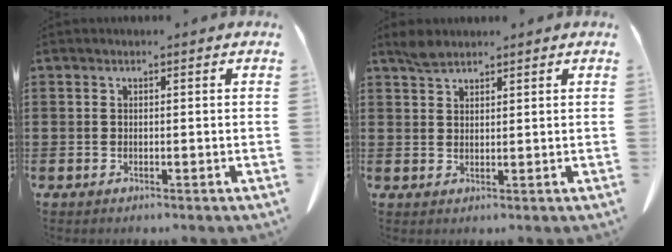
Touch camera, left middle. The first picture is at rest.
{"total": 2.3, "force": [2.0, 0.7, 0.9], "torque": [-0.024, 0.001, 0.039]}